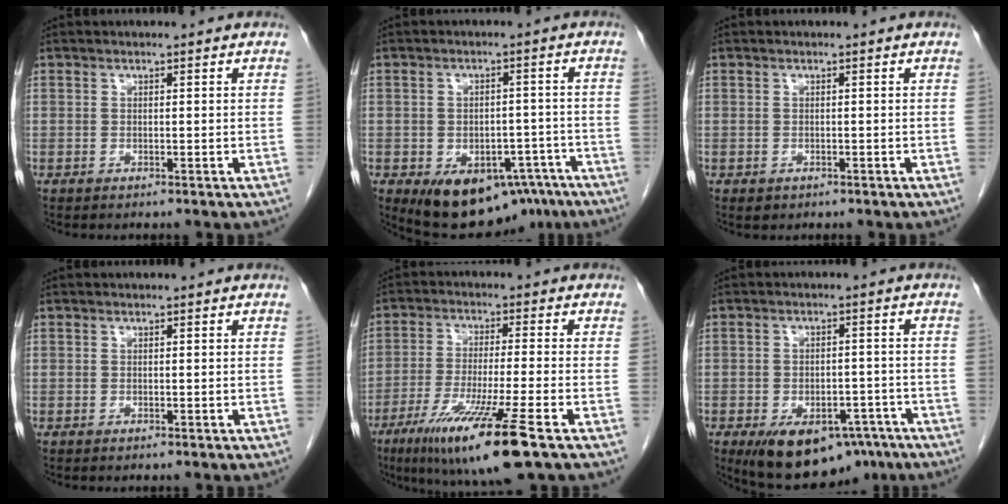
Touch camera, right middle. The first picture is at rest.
{"total": 14.0, "force": [-8.3, 8.2, 7.6], "torque": [-0.110, 0.011, -0.109]}
{"total": 0.9, "force": [-0.5, 0.7, 0.3], "torque": [-0.008, 0.001, -0.002]}
{"total": 0.0}
{"total": 13.6, "force": [-7.5, -0.2, 11.4], "torque": [-0.212, -0.043, -0.129]}
{"total": 13.5, "force": [-8.4, 7.4, 7.5], "torque": [-0.122, 0.002, -0.116]}